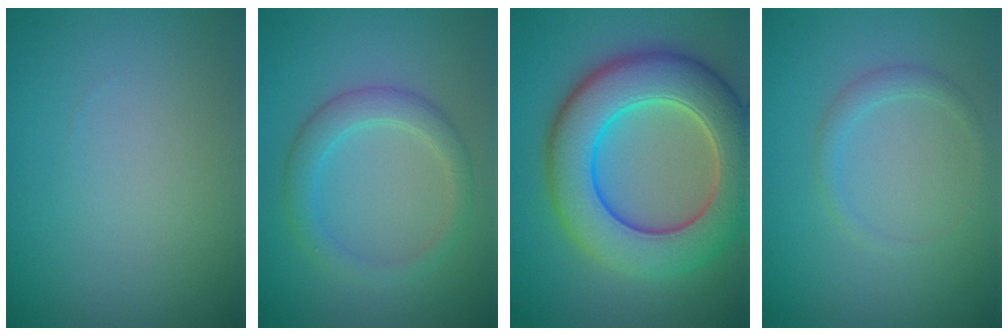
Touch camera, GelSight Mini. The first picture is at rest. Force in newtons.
{"total": 2.8, "press": 2.8, "slide": 0.1}
{"total": 10.1, "press": 10.1, "slide": 0.6}
{"total": 1.2, "press": 1.2, "slide": 0.0}